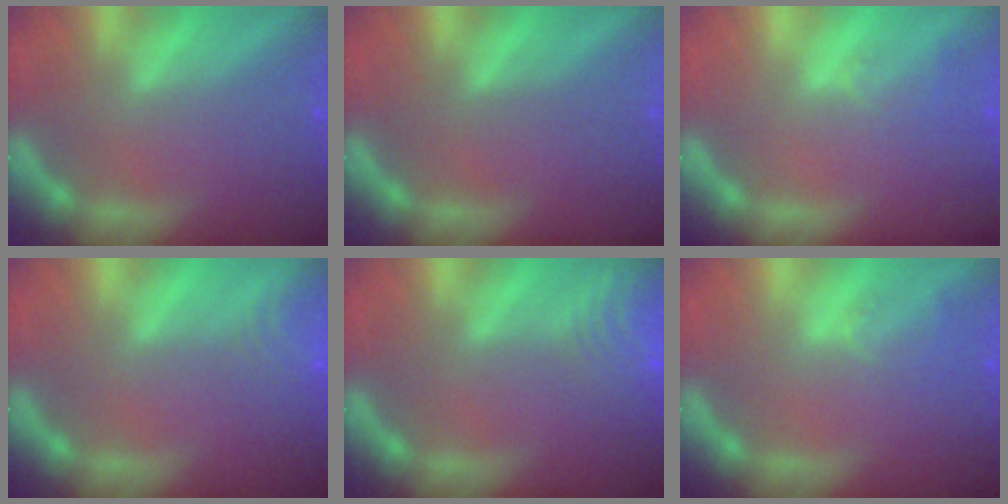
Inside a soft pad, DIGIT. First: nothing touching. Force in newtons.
{"total": 0.0}
{"total": 1.5}
{"total": 4.0}
{"total": 9.0}
{"total": 2.0}